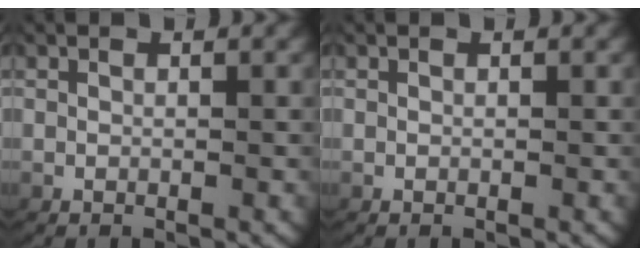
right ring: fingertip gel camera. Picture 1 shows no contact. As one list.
[{"total": 0.0}]